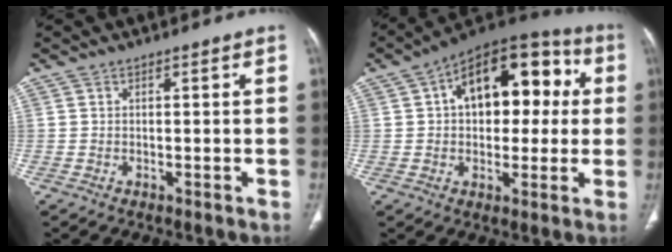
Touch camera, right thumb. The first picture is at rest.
{"total": 20.0, "force": [4.0, 11.8, 15.7], "torque": [-0.176, 0.038, 0.050]}